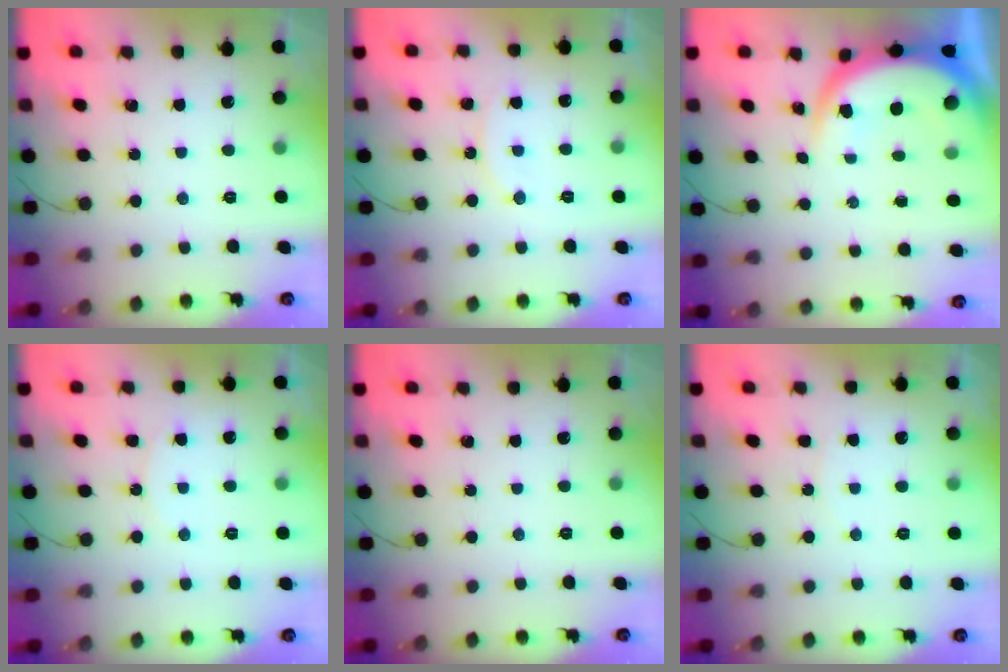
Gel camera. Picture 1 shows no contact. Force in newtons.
{"total": 6.8, "press": 6.8, "slide": 0.2}
{"total": 9.0, "press": 8.9, "slide": 1.0}
{"total": 5.9, "press": 5.9, "slide": 0.7}
{"total": 0.0}
{"total": 3.3, "press": 3.3, "slide": 0.3}